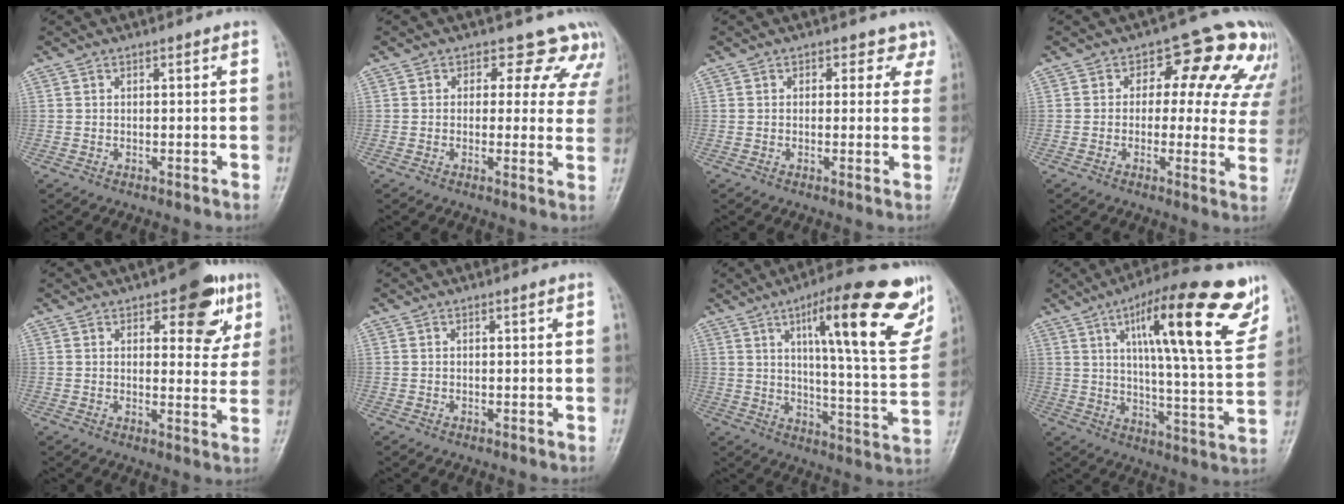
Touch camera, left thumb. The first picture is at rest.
{"total": 8.5, "force": [6.6, 5.3, 1.5], "torque": [0.041, -0.024, 0.046]}
{"total": 2.9, "force": [1.7, 2.3, 0.6], "torque": [0.029, -0.005, 0.007]}
{"total": 13.4, "force": [5.7, 8.0, 9.1], "torque": [-0.050, -0.005, 0.048]}
{"total": 10.0, "force": [5.0, 4.7, 7.2], "torque": [-0.055, -0.018, 0.059]}
{"total": 0.0}
{"total": 22.7, "force": [11.6, 4.9, 18.9], "torque": [-0.225, -0.041, 0.165]}
{"total": 22.1, "force": [11.2, 5.1, 18.4], "torque": [-0.237, -0.036, 0.166]}